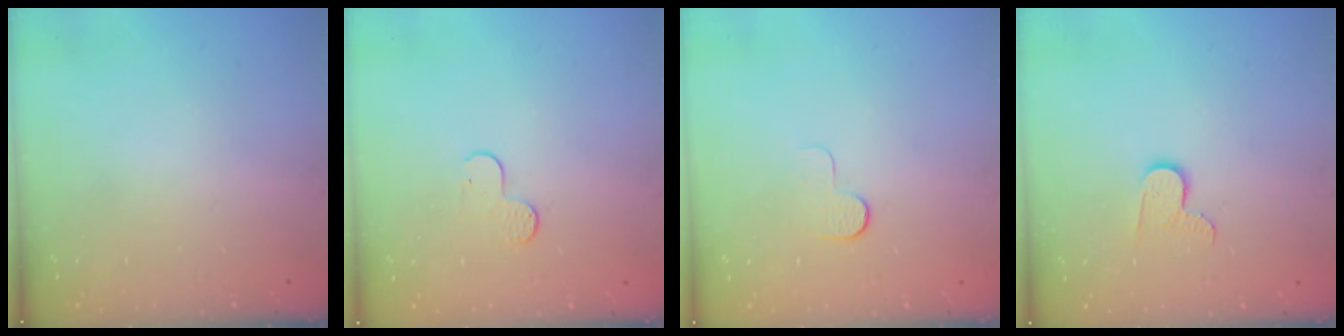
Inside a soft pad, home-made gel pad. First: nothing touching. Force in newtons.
{"total": 4.4, "press": 4.4, "slide": 0.4}
{"total": 4.9, "press": 4.8, "slide": 0.5}
{"total": 5.9, "press": 5.9, "slide": 0.6}